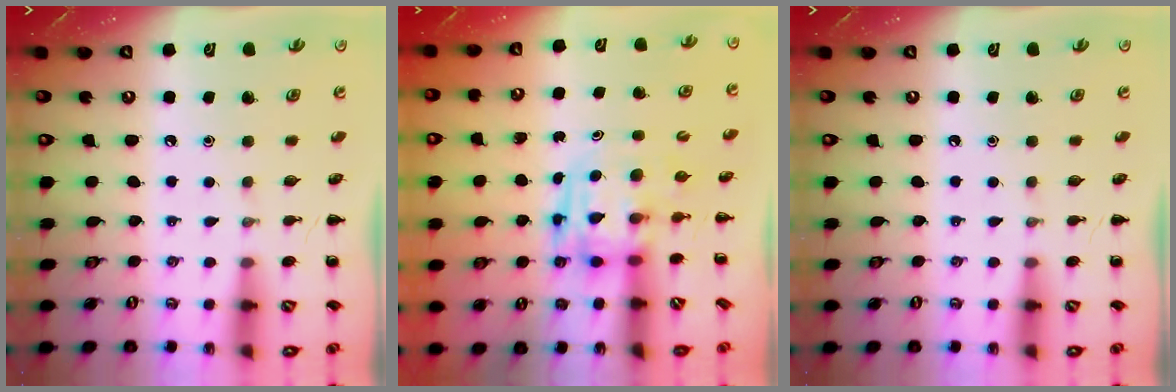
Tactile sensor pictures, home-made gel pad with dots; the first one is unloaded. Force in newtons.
{"total": 3.9, "press": 3.8, "slide": 0.7}
{"total": 0.0}